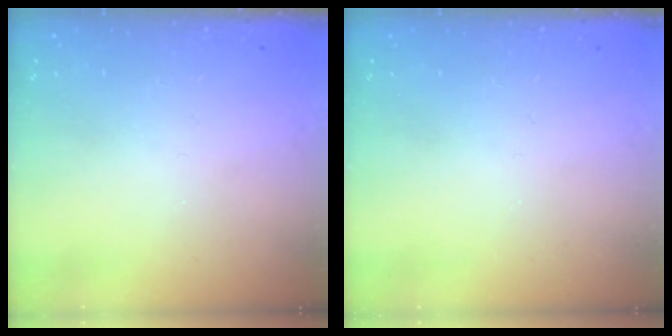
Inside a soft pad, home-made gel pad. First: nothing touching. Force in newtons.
{"total": 0.0}